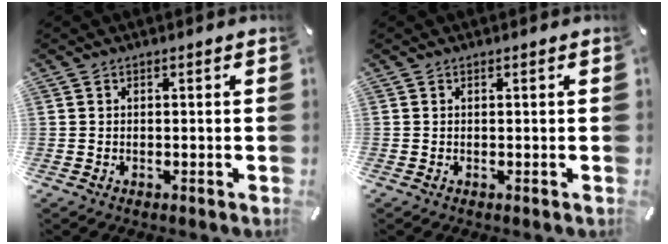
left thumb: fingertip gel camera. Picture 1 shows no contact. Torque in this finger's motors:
{"motor_torque": [0.01, -0.02, -0.31, -0.08, 0.00]}